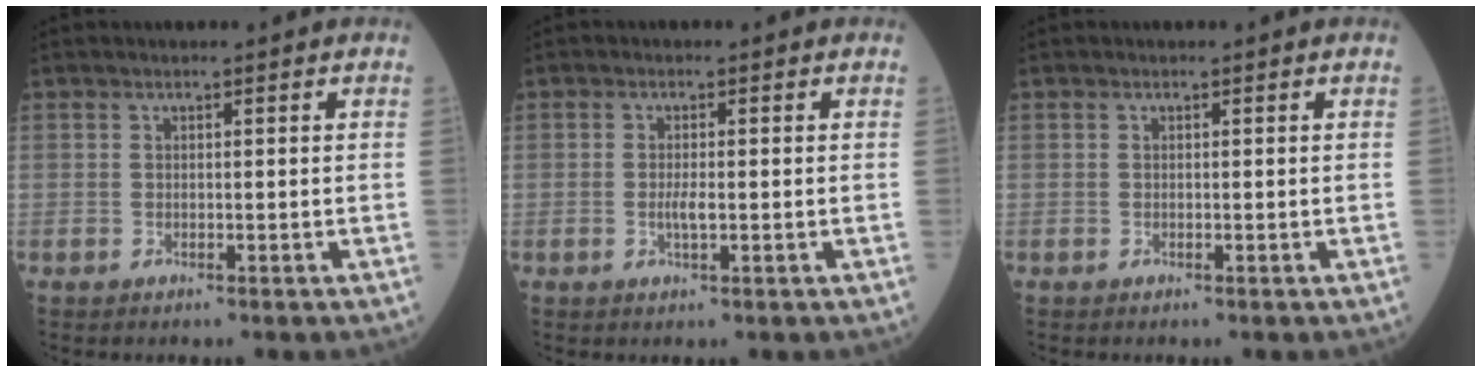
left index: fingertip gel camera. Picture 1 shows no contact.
{"total": 2.0, "force": [-0.5, 0.4, 1.9], "torque": [-0.039, -0.002, -0.008]}
{"total": 0.0}